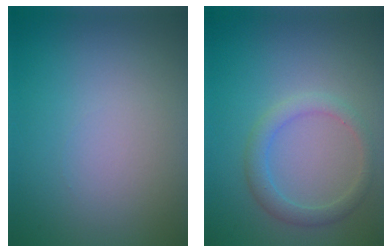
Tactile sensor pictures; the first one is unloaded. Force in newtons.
{"total": 2.2, "press": 2.2, "slide": 0.1}